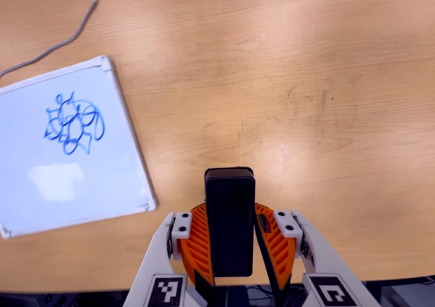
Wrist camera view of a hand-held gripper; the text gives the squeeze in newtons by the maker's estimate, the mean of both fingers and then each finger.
{"total": 6.4, "left": 5.8, "right": 7.0}